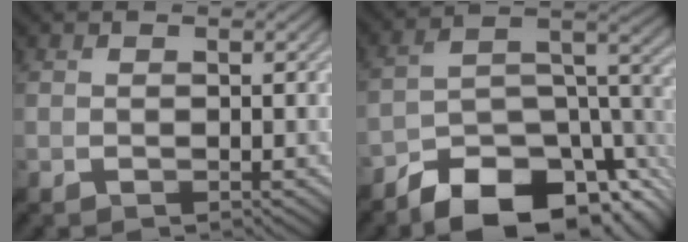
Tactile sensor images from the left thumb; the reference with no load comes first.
{"total": 14.5, "force": [-10.2, 5.6, 8.6], "torque": [-0.158, -0.004, -0.176]}